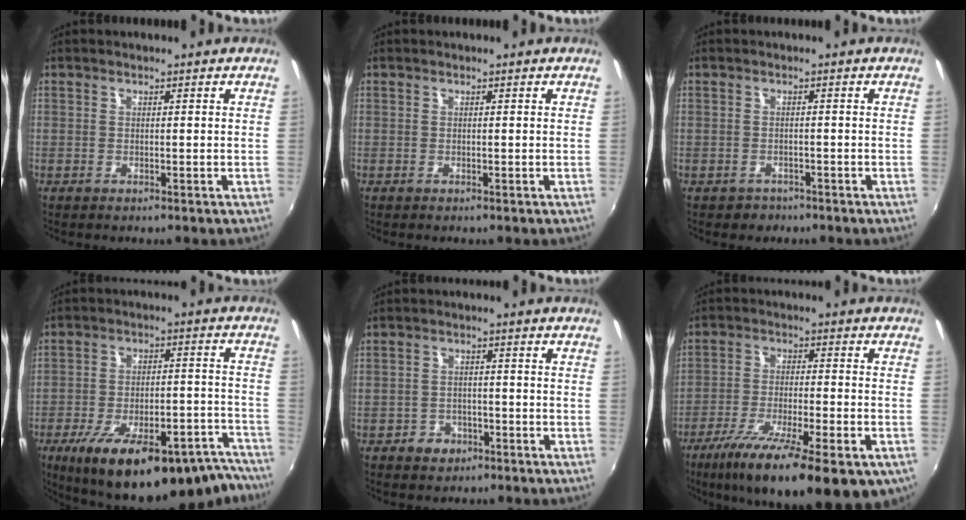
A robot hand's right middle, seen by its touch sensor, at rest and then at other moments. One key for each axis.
{"total": 0.0}
{"total": 2.4, "fx": -1.5, "fy": 1.9, "fz": 0.3, "tx": -0.013, "ty": -0.002, "tz": -0.020}
{"total": 27.5, "fx": -21.5, "fy": 8.1, "fz": 15.2, "tx": -0.228, "ty": -0.010, "tz": -0.286}
{"total": 4.3, "fx": -2.5, "fy": 3.4, "fz": 0.9, "tx": -0.033, "ty": 0.007, "tz": -0.038}
{"total": 20.1, "fx": -12.4, "fy": 5.4, "fz": 15.0, "tx": -0.260, "ty": -0.060, "tz": -0.192}